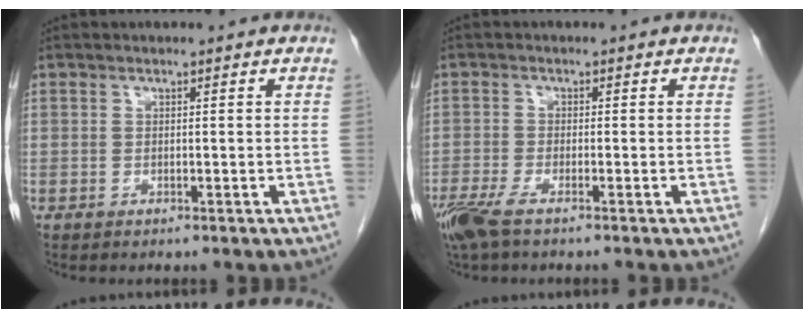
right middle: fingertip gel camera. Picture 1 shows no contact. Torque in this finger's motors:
{"motor_torque": [-0.36, -0.28, 0.06, 0.04]}